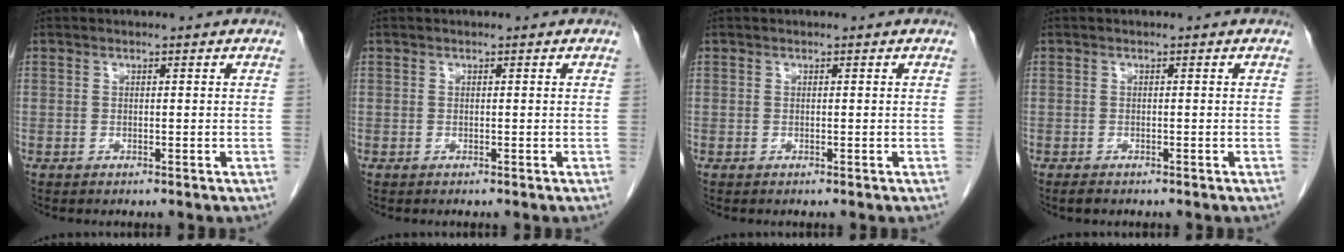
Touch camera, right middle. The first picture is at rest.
{"total": 0.0}
{"total": 0.0}
{"total": 1.0, "force": [-0.8, 0.4, 0.5], "torque": [-0.013, -0.002, -0.011]}